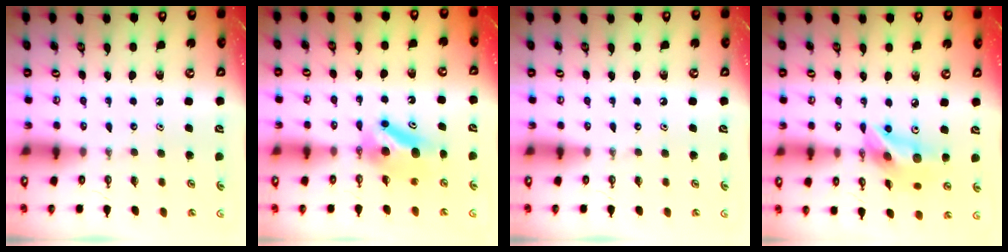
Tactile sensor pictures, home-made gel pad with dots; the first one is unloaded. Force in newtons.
{"total": 7.8, "press": 6.6, "slide": 4.1}
{"total": 0.0}
{"total": 14.6, "press": 14.2, "slide": 3.4}